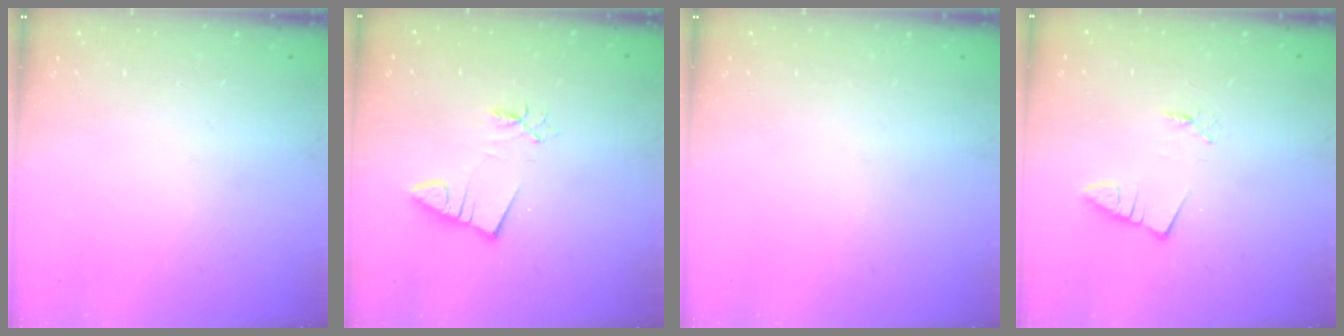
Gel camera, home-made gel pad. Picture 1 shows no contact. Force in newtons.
{"total": 2.8, "press": 2.8, "slide": 0.4}
{"total": 0.0}
{"total": 1.3, "press": 1.3, "slide": 0.0}